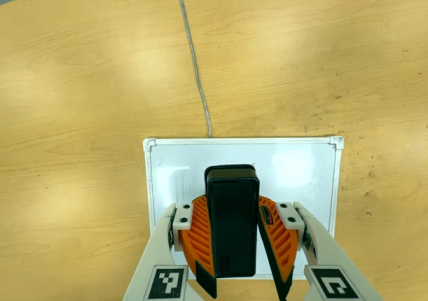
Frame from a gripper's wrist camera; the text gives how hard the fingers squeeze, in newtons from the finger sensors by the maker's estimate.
{"total": 7.8, "left": 8.1, "right": 7.5}